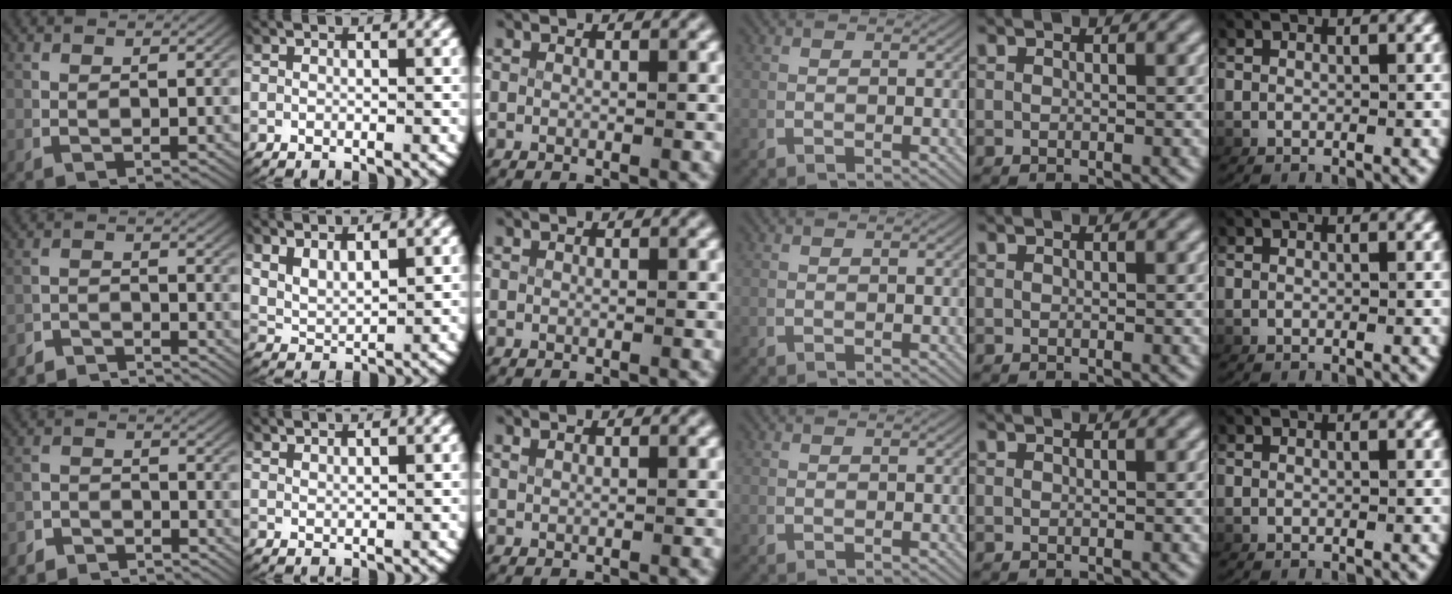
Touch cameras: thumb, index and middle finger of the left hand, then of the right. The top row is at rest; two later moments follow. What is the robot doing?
{"motion": "lift_and_place", "object": "coat"}